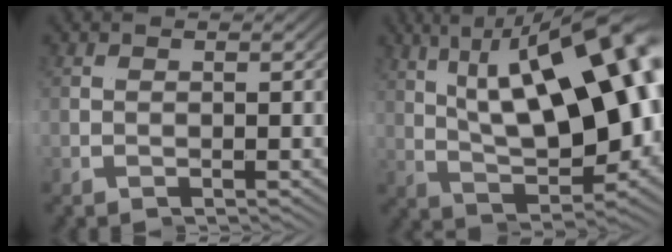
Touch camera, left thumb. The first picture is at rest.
{"total": 12.6, "force": [2.6, 3.5, 11.9], "torque": [-0.151, 0.044, 0.014]}